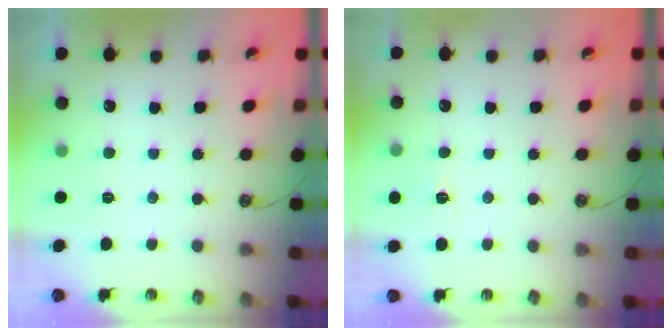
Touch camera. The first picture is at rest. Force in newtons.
{"total": 3.9, "press": 3.8, "slide": 0.4}